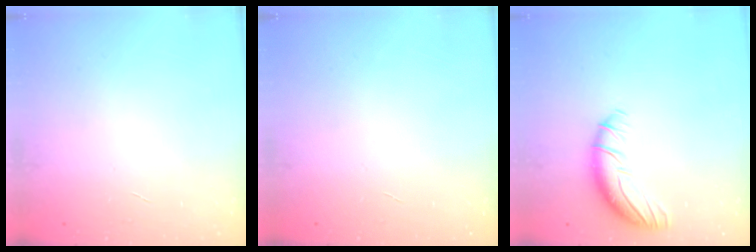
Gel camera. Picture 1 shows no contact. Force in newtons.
{"total": 0.0}
{"total": 9.2, "press": 9.0, "slide": 2.0}